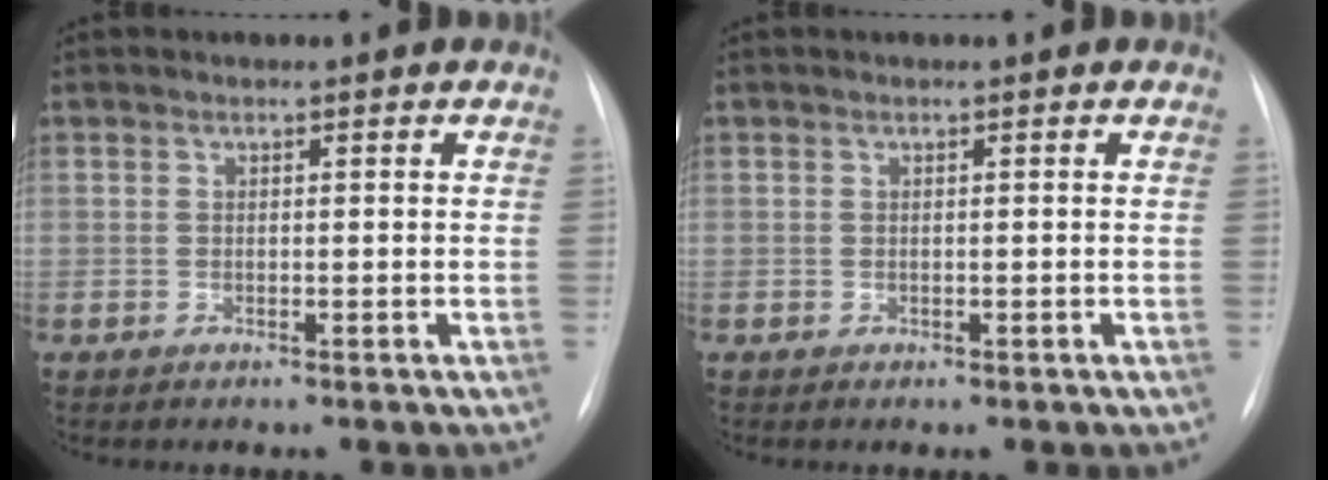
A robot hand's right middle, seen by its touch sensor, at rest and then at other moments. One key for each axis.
{"total": 0.0}